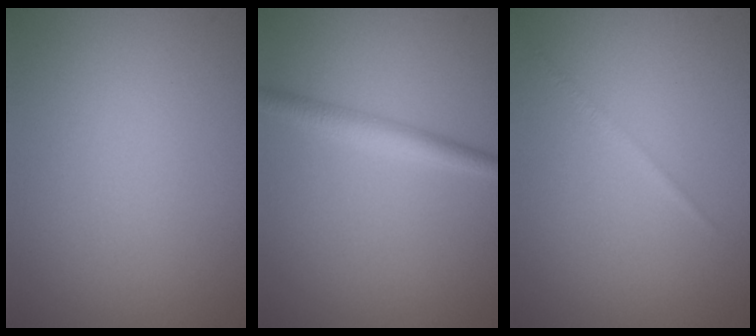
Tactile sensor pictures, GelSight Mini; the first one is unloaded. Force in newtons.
{"total": 2.4, "press": 2.4, "slide": 0.1}
{"total": 0.7, "press": 0.7, "slide": 0.0}